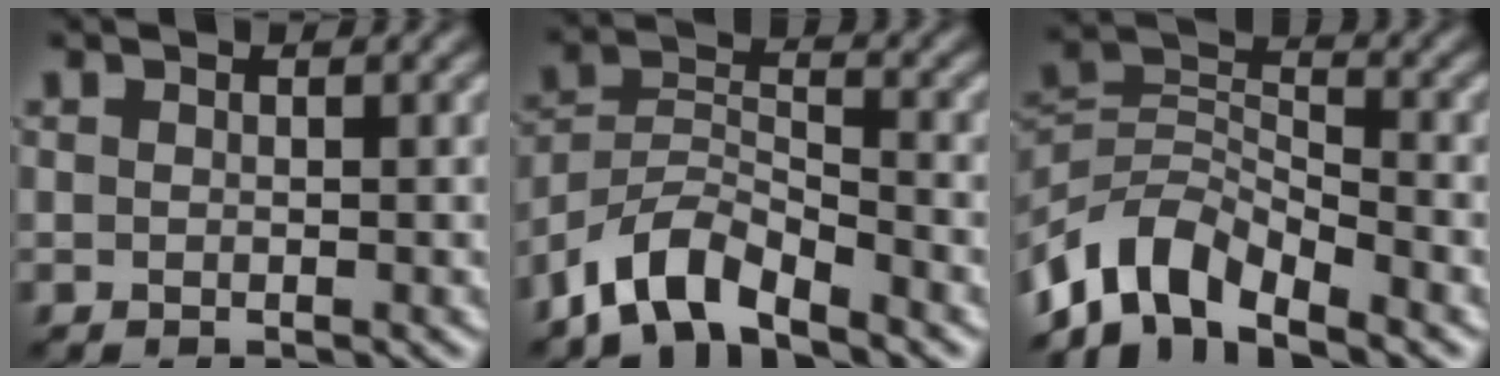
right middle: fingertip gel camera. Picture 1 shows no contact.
{"total": 5.4, "force": [-4.3, 1.8, 2.8], "torque": [-0.047, 0.001, -0.092]}
{"total": 6.8, "force": [-5.2, 2.9, 3.3], "torque": [-0.050, -0.002, -0.113]}